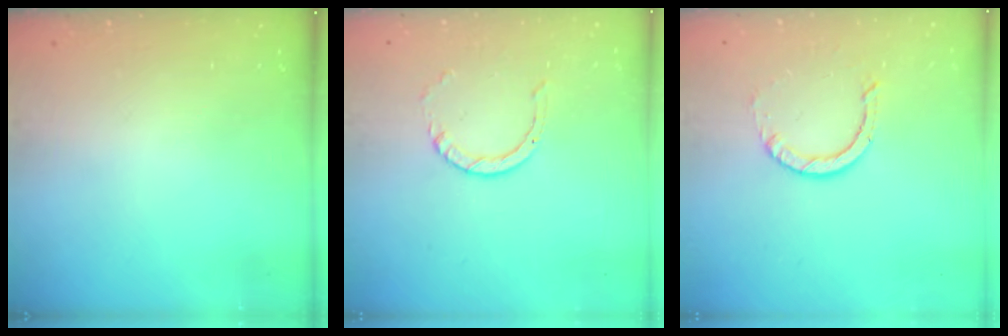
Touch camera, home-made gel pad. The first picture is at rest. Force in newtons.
{"total": 4.1, "press": 4.1, "slide": 0.4}
{"total": 2.9, "press": 2.9, "slide": 0.2}